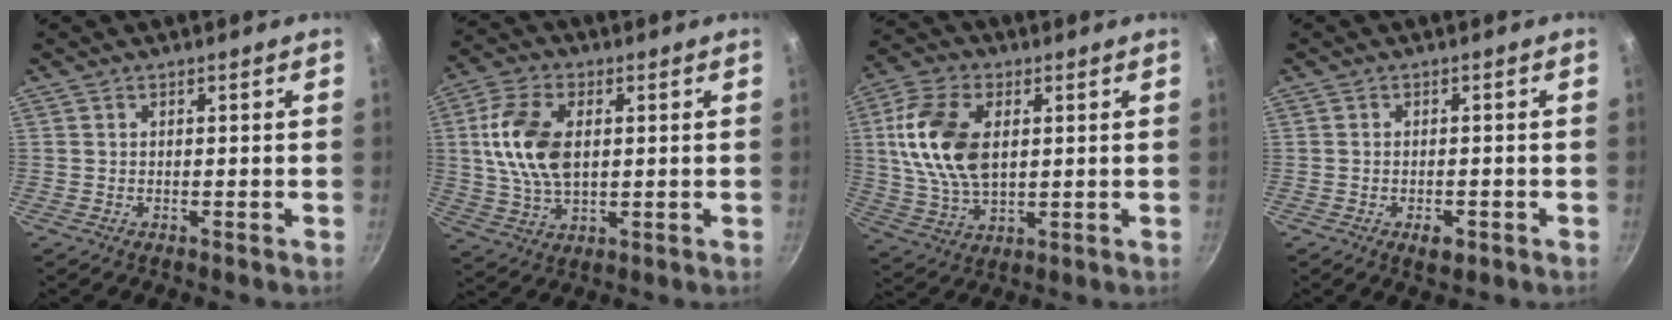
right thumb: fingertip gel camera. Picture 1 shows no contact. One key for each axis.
{"total": 12.9, "fx": 1.9, "fy": 7.7, "fz": 10.2, "tx": -0.186, "ty": 0.003, "tz": 0.034}
{"total": 15.3, "fx": 2.8, "fy": 9.2, "fz": 11.9, "tx": -0.219, "ty": -0.003, "tz": 0.053}
{"total": 2.9, "fx": -1.3, "fy": 1.7, "fz": 2.0, "tx": -0.028, "ty": 0.006, "tz": -0.017}